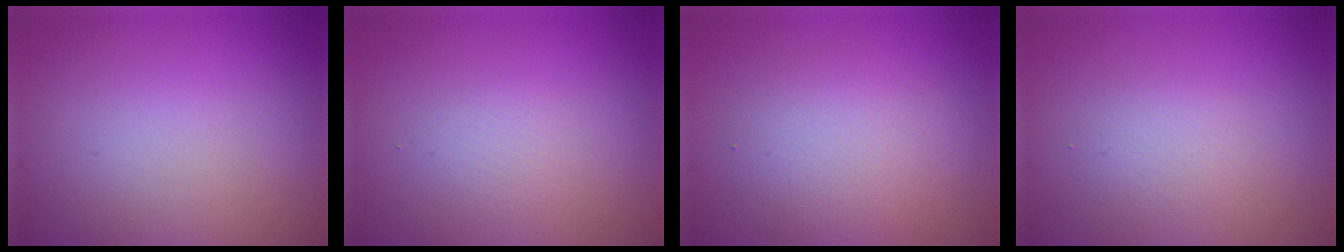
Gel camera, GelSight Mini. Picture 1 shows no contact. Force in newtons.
{"total": 1.2, "press": 1.2, "slide": 0.0}
{"total": 4.0, "press": 4.0, "slide": 0.0}
{"total": 1.6, "press": 1.6, "slide": 0.3}